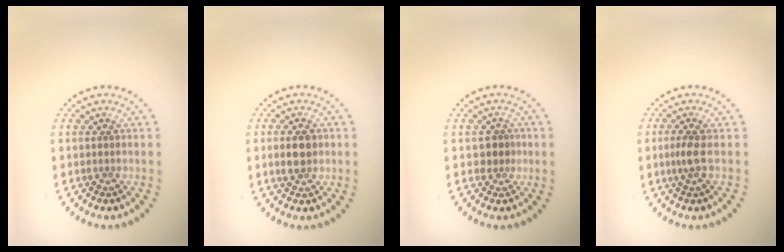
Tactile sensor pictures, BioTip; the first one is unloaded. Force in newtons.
{"total": 2.7, "press": 2.7, "slide": 0.0}
{"total": 1.2, "press": 0.9, "slide": 0.7}
{"total": 1.6, "press": 1.2, "slide": 1.0}